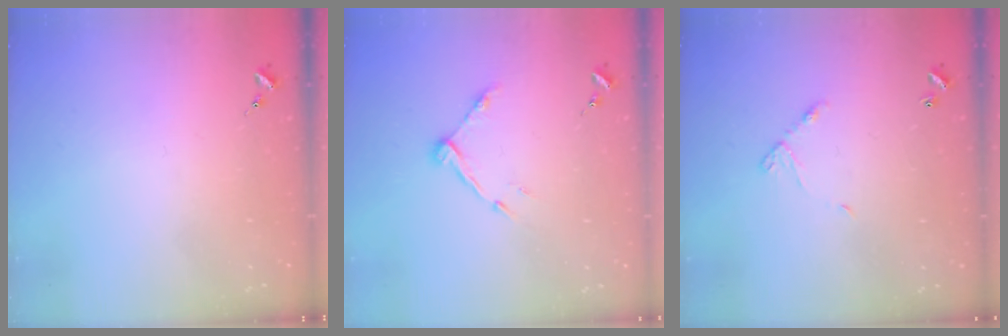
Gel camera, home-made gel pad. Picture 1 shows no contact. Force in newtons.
{"total": 8.7, "press": 8.7, "slide": 0.5}
{"total": 6.2, "press": 6.2, "slide": 0.4}